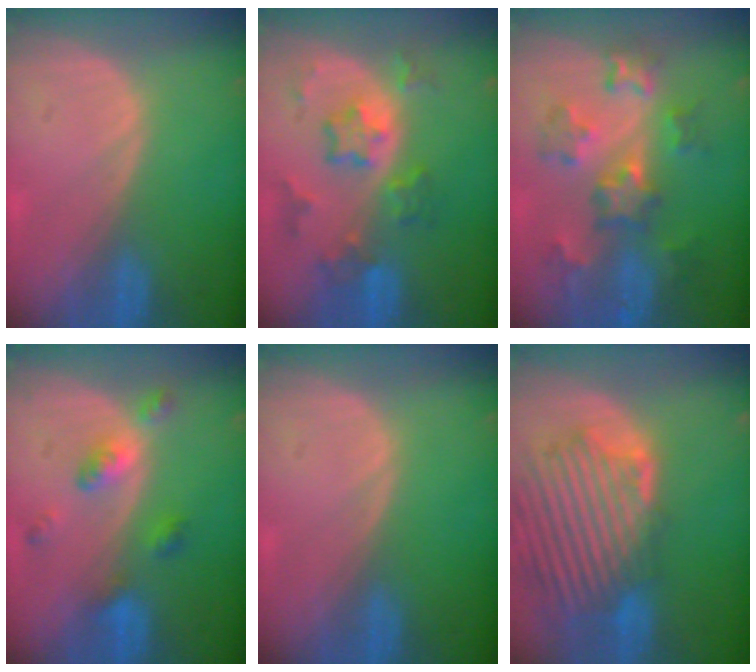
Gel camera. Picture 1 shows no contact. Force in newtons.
{"total": 7.8, "press": 6.8, "slide": 3.9}
{"total": 7.9, "press": 7.7, "slide": 1.6}
{"total": 5.3, "press": 4.7, "slide": 2.4}
{"total": 0.0}
{"total": 12.9, "press": 11.5, "slide": 6.0}